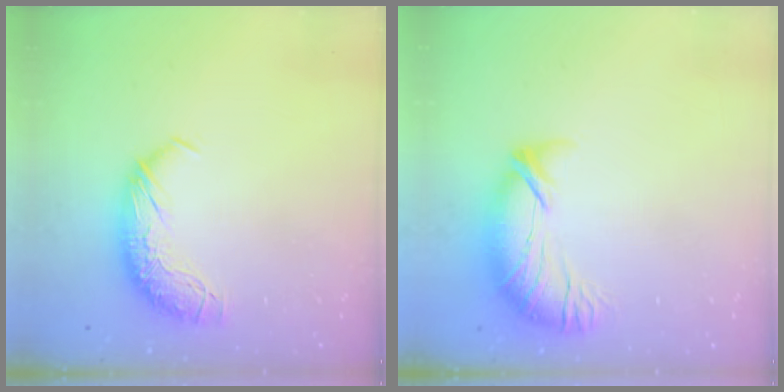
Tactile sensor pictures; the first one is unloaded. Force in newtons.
{"total": 3.5, "press": 2.5, "slide": 2.4}